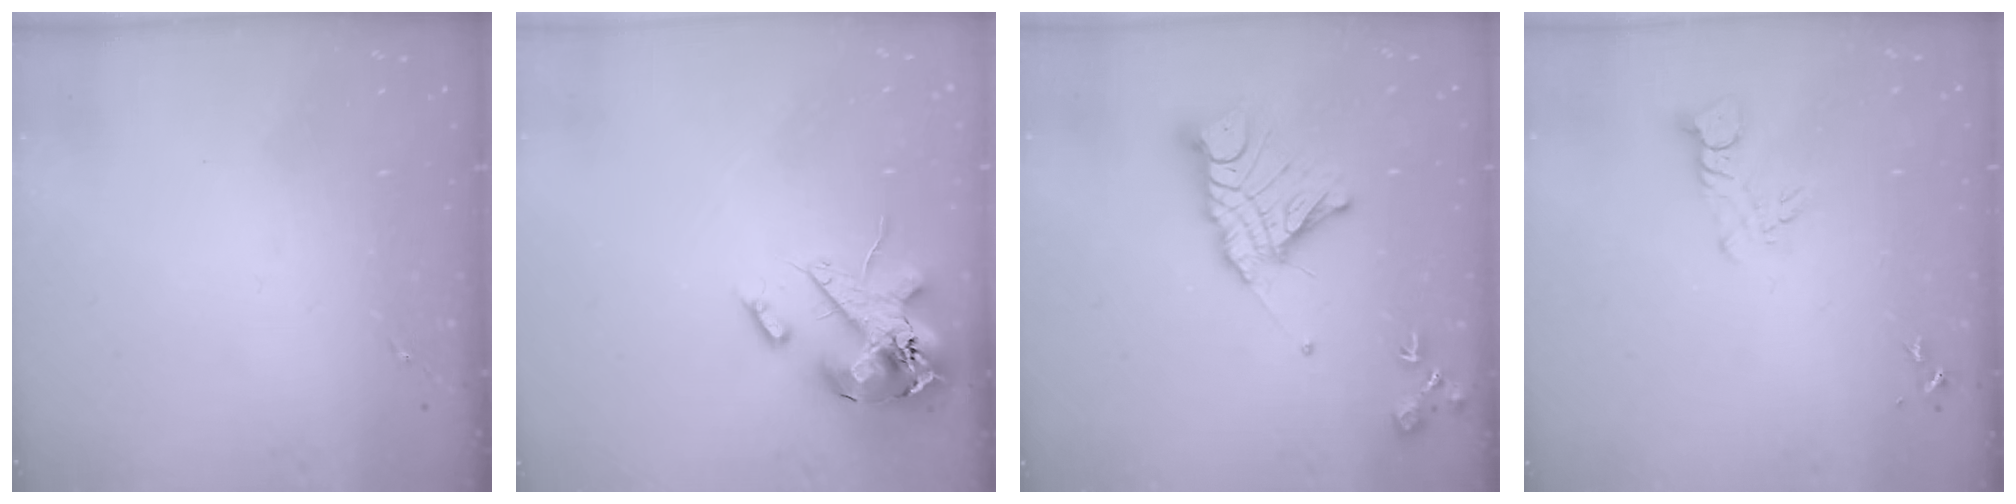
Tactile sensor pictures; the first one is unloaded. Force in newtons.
{"total": 15.7, "press": 15.5, "slide": 2.7}
{"total": 15.8, "press": 15.7, "slide": 1.4}
{"total": 4.8, "press": 4.8, "slide": 0.5}